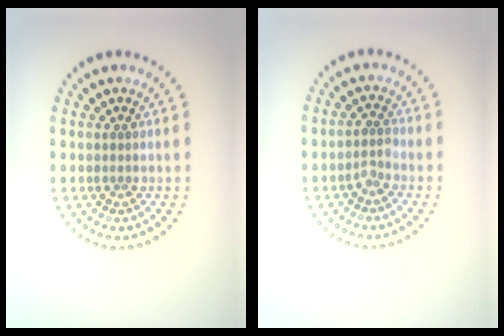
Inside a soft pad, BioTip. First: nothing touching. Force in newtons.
{"total": 1.3, "press": 1.1, "slide": 0.8}